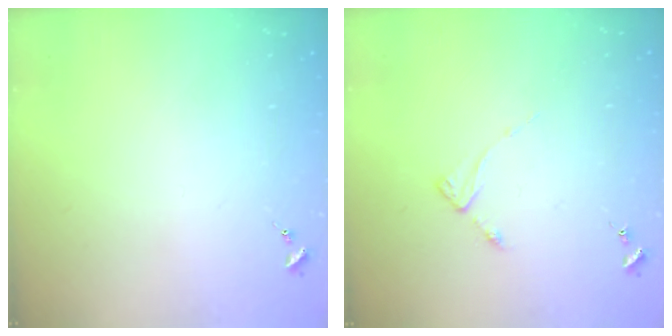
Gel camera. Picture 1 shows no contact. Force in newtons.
{"total": 2.9, "press": 2.8, "slide": 0.4}